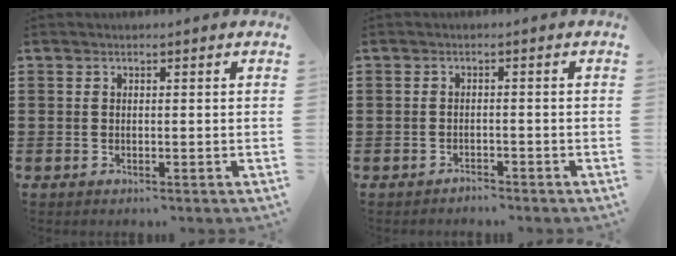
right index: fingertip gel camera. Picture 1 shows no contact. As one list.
[{"total": 1.3, "force": [-1.3, 0.2, -0.1], "torque": [-0.003, 0.004, -0.030]}]